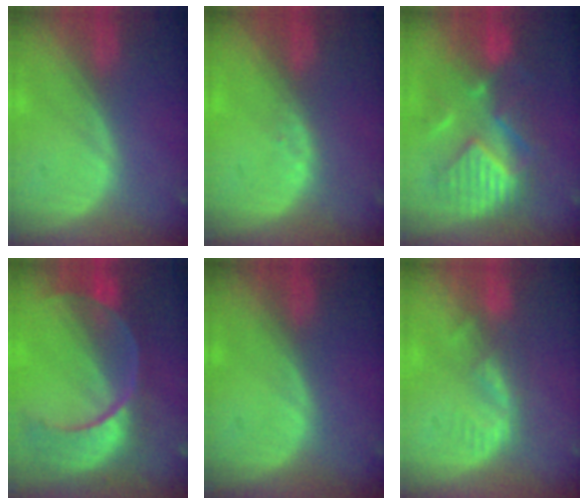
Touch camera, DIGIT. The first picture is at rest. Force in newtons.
{"total": 1.1, "press": 0.8, "slide": 0.7}
{"total": 9.6, "press": 9.3, "slide": 2.2}
{"total": 11.3, "press": 9.5, "slide": 6.1}
{"total": 0.0}
{"total": 4.0, "press": 3.6, "slide": 1.7}